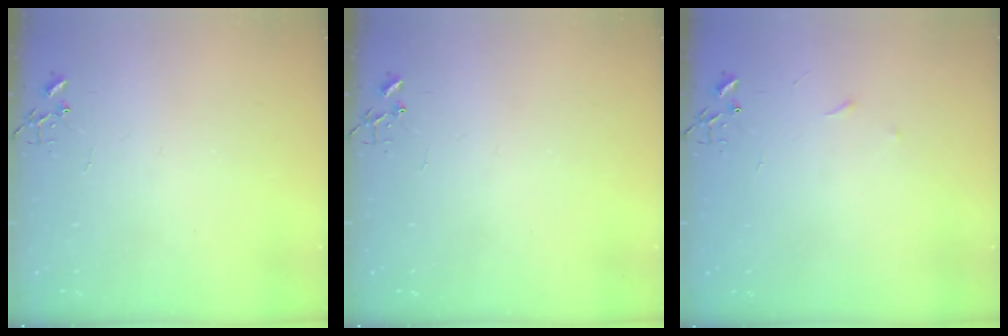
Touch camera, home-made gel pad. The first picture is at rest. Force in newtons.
{"total": 0.0}
{"total": 3.3, "press": 3.3, "slide": 0.5}